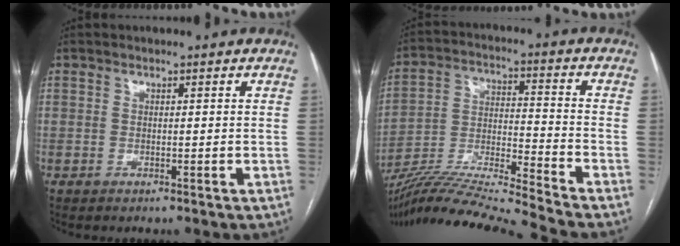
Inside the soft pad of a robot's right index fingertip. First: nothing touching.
{"total": 16.8, "force": [-15.2, -2.9, 6.4], "torque": [-0.120, 0.002, -0.275]}